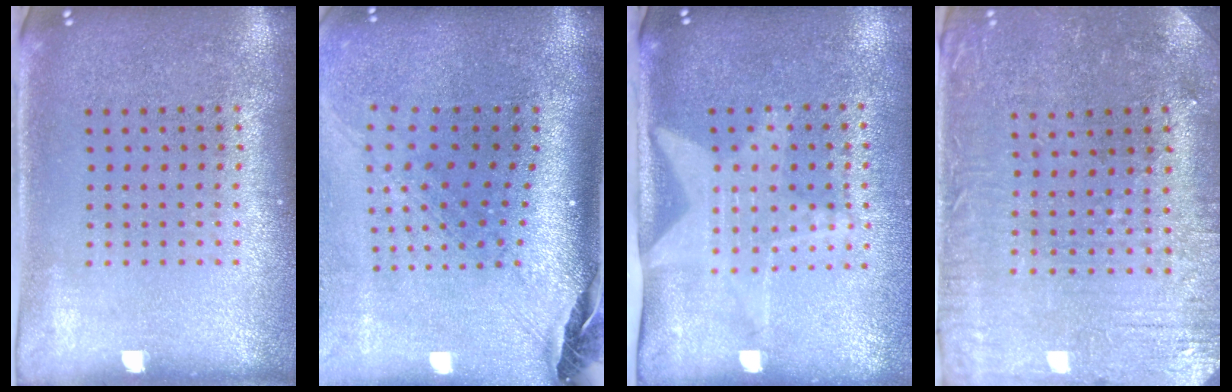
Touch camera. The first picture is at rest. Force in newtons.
{"total": 2.7, "press": 1.9, "slide": 1.9}
{"total": 2.0, "press": 1.6, "slide": 1.2}
{"total": 0.9, "press": 0.7, "slide": 0.5}